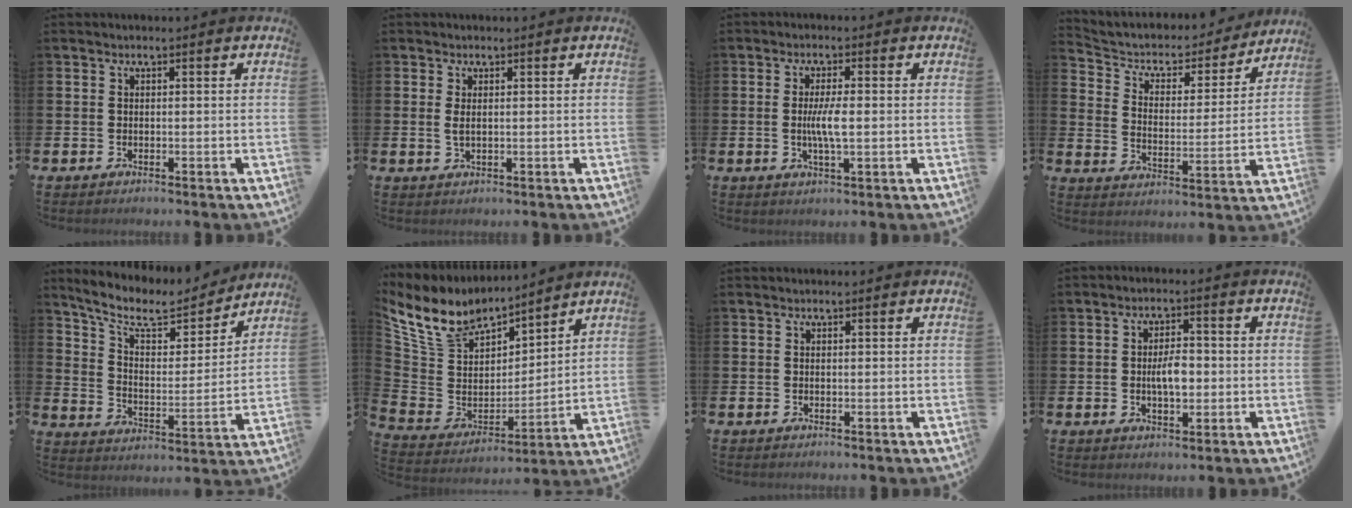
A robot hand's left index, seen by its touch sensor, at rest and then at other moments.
{"total": 1.4, "force": [0.5, 0.5, 1.2], "torque": [-0.024, 0.003, 0.006]}
{"total": 3.7, "force": [-0.1, 0.8, 3.6], "torque": [-0.068, 0.000, -0.004]}
{"total": 5.2, "force": [4.4, 2.4, 1.1], "torque": [-0.051, -0.033, 0.067]}
{"total": 9.3, "force": [8.2, 2.9, 3.5], "torque": [-0.092, -0.059, 0.136]}
{"total": 10.0, "force": [8.8, 4.3, 2.0], "torque": [-0.099, -0.057, 0.164]}
{"total": 0.0}
{"total": 3.9, "force": [-0.2, 2.0, 3.4], "torque": [-0.042, -0.003, -0.011]}